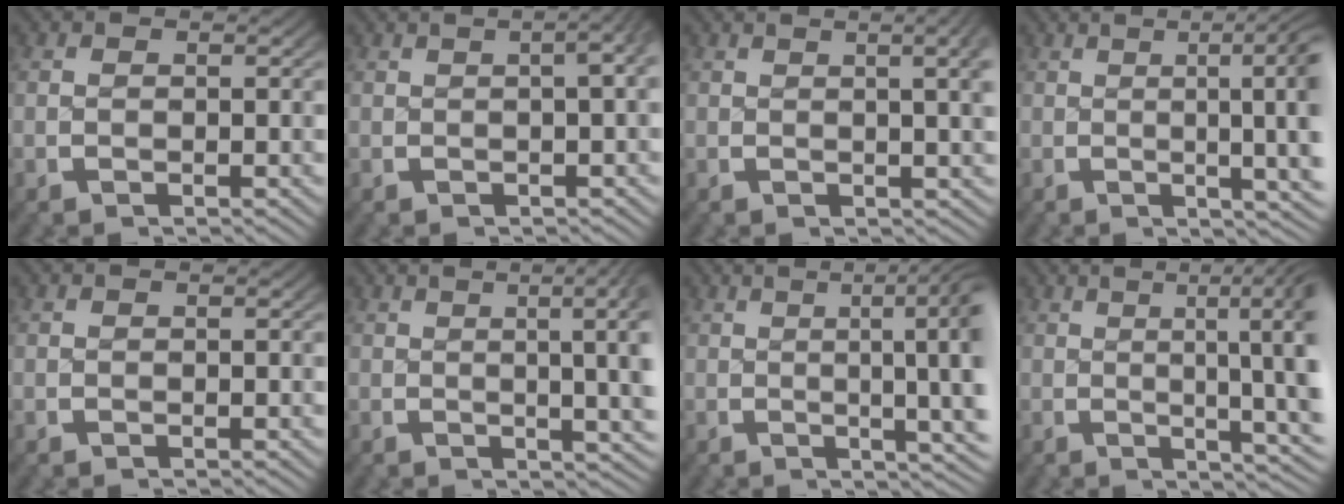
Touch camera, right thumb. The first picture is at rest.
{"total": 3.8, "force": [0.6, 1.5, 3.4], "torque": [-0.032, 0.021, 0.000]}
{"total": 3.8, "force": [1.1, 0.8, 3.5], "torque": [-0.028, 0.011, 0.013]}
{"total": 8.5, "force": [1.5, 2.7, 7.9], "torque": [-0.086, 0.013, 0.014]}
{"total": 0.0}
{"total": 8.2, "force": [2.0, 3.1, 7.3], "torque": [-0.062, 0.025, 0.018]}
{"total": 9.5, "force": [2.0, 3.3, 8.6], "torque": [-0.091, 0.016, 0.018]}
{"total": 10.5, "force": [1.9, 4.0, 9.5], "torque": [-0.106, 0.009, 0.021]}